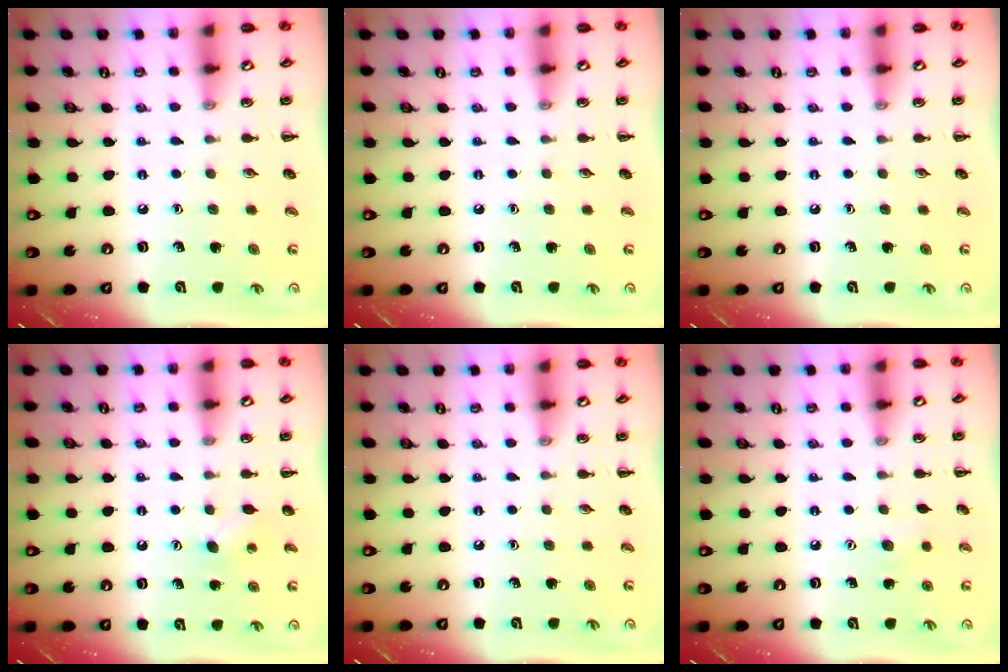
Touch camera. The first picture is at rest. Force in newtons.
{"total": 0.0}
{"total": 0.0}
{"total": 4.4, "press": 4.3, "slide": 0.9}
{"total": 0.0}
{"total": 4.4, "press": 4.3, "slide": 0.9}